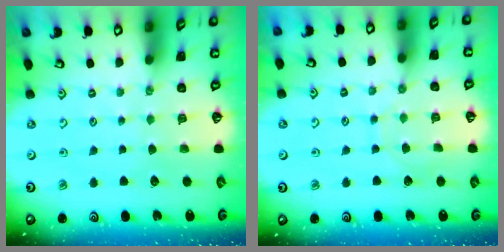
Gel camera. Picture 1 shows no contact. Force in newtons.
{"total": 4.6, "press": 4.6, "slide": 0.4}